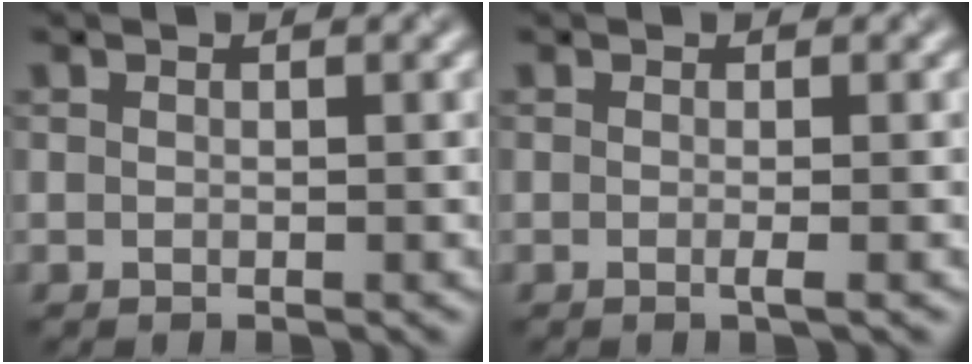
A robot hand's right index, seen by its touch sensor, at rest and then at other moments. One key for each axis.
{"total": 1.0, "fx": -0.2, "fy": 0.3, "fz": 0.9, "tx": -0.013, "ty": -0.005, "tz": -0.006}